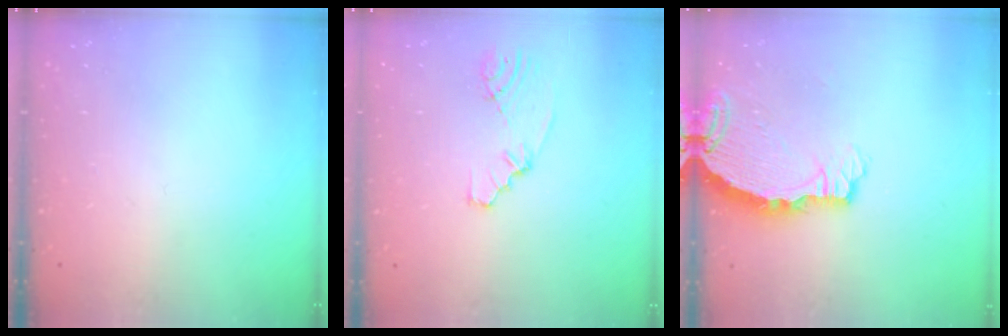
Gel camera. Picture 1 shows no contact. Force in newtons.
{"total": 4.3, "press": 2.5, "slide": 3.6}
{"total": 5.8, "press": 5.8, "slide": 0.5}